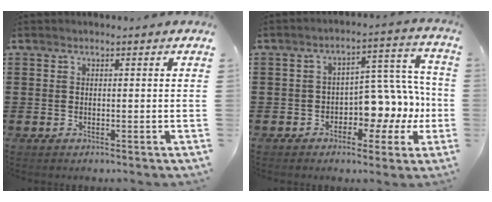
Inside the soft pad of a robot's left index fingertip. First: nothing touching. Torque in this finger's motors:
{"motor_torque": [1.62, 0.53, 0.39, 0.07]}